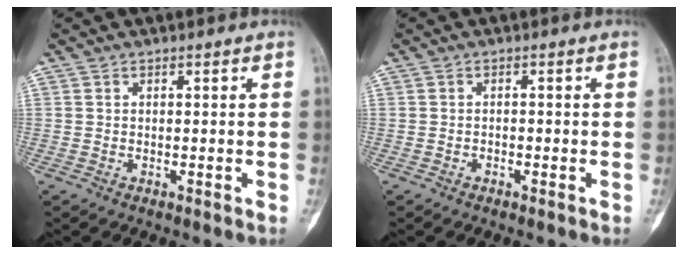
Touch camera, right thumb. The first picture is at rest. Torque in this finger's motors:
{"motor_torque": [-0.03, -0.03, 0.06, 0.14, -0.05]}